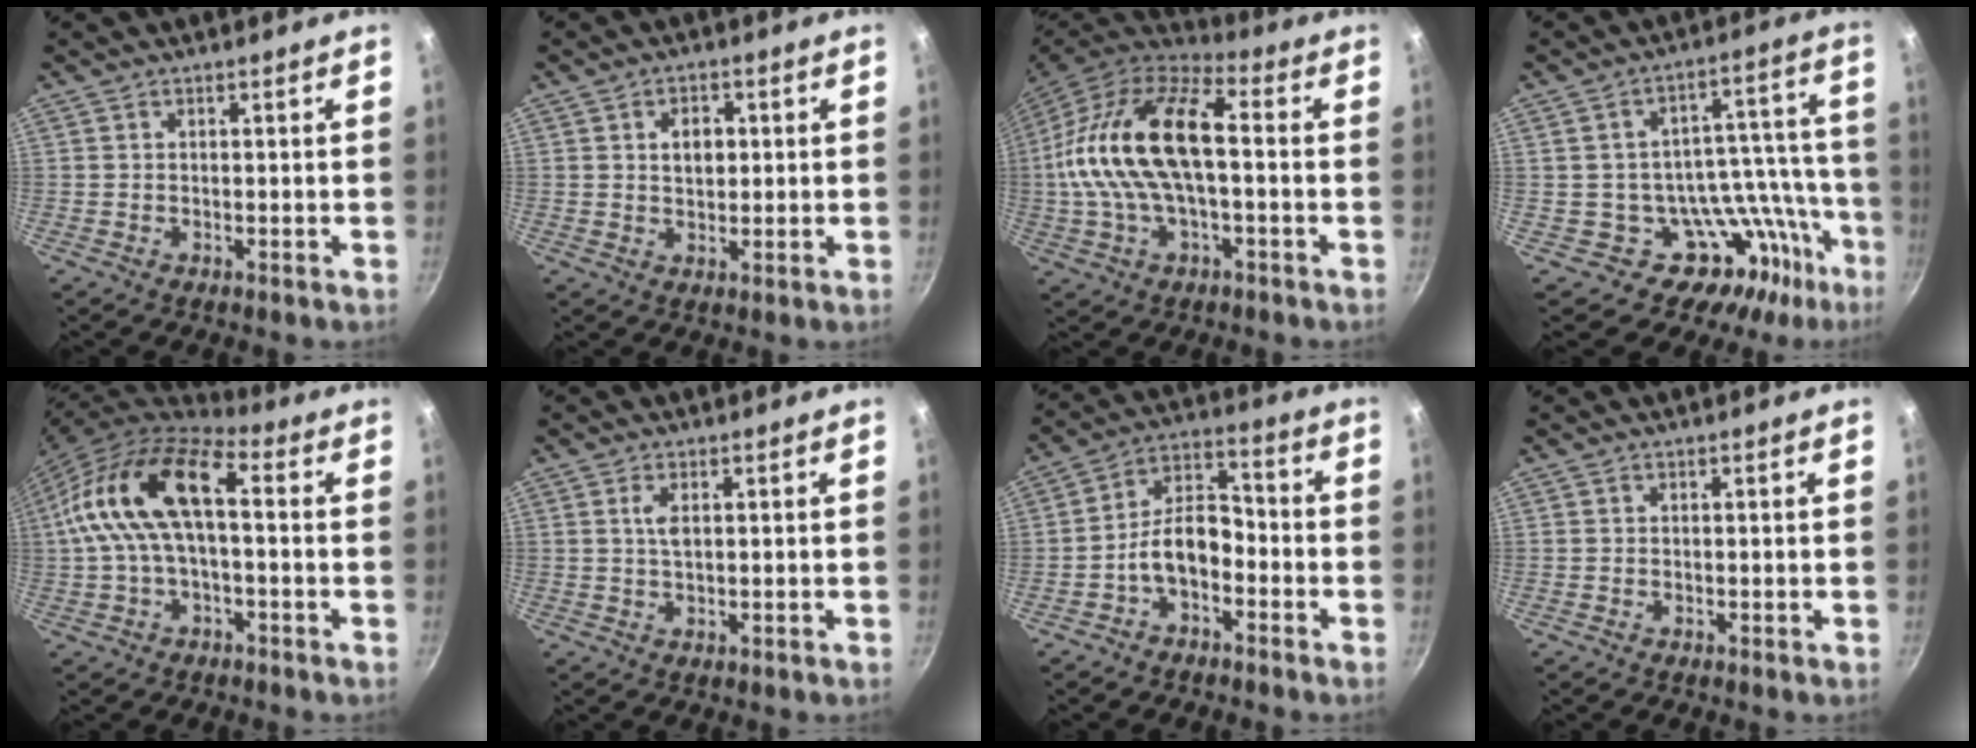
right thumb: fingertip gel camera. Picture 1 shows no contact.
{"total": 4.7, "force": [1.0, 3.2, 3.2], "torque": [-0.033, 0.001, 0.016]}
{"total": 21.0, "force": [0.1, 10.3, 18.3], "torque": [-0.338, 0.036, -0.011]}
{"total": 15.0, "force": [-9.0, 11.1, 4.8], "torque": [0.044, 0.102, -0.137]}
{"total": 16.3, "force": [0.7, 8.1, 14.2], "torque": [-0.258, 0.041, -0.001]}
{"total": 2.5, "force": [0.6, 1.0, 2.3], "torque": [-0.045, 0.001, 0.013]}
{"total": 9.0, "force": [-3.8, 5.3, 6.2], "torque": [-0.089, 0.058, -0.077]}
{"total": 0.0}